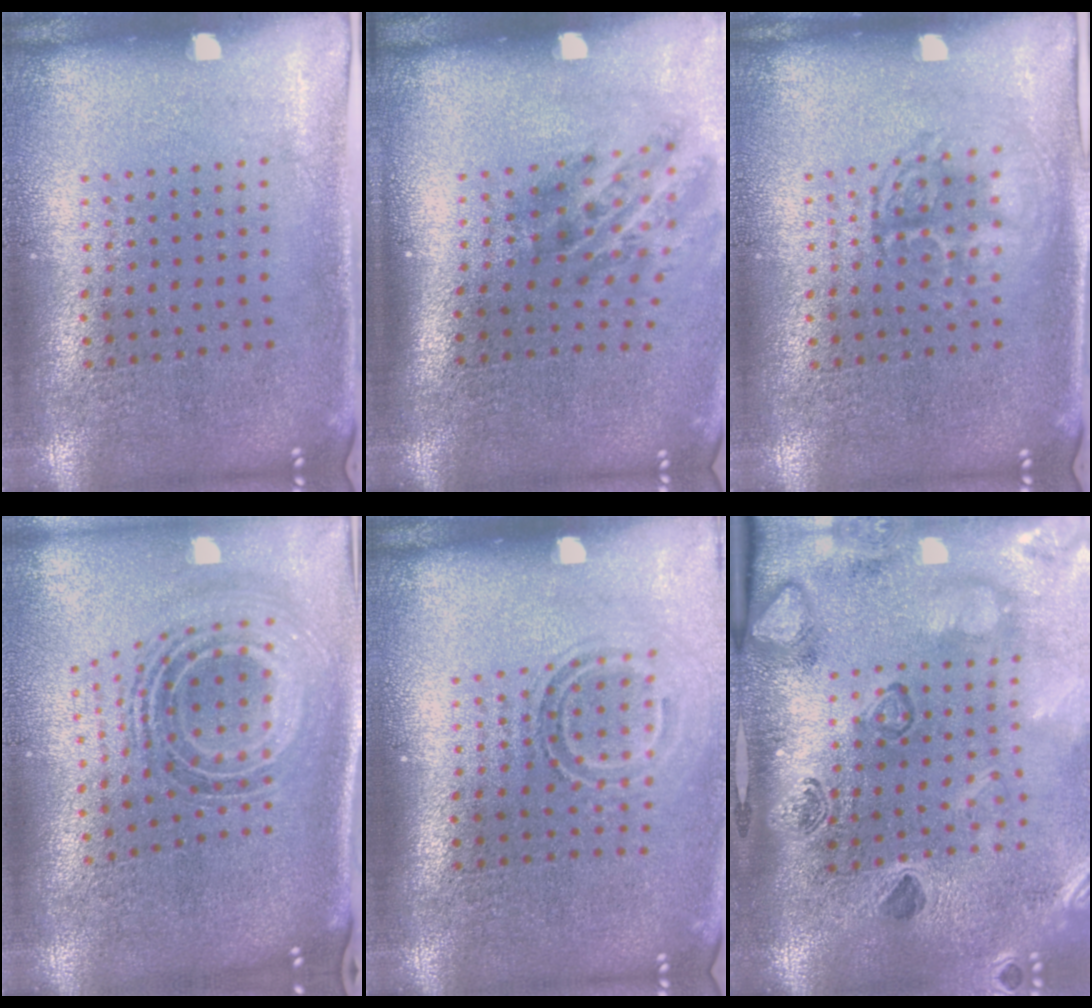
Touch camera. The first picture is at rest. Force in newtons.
{"total": 2.0, "press": 1.3, "slide": 1.5}
{"total": 1.3, "press": 1.3, "slide": 0.2}
{"total": 1.6, "press": 1.2, "slide": 1.0}
{"total": 1.7, "press": 1.2, "slide": 1.2}
{"total": 2.8, "press": 2.5, "slide": 1.3}